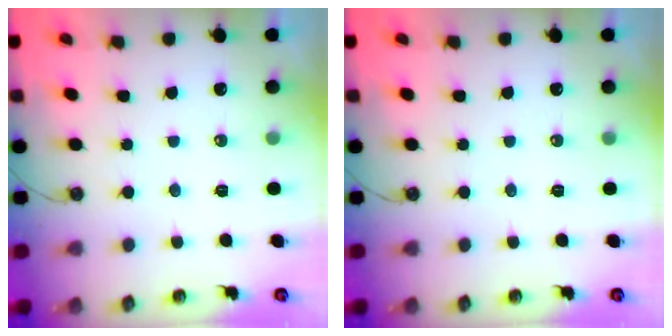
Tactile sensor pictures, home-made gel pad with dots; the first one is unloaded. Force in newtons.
{"total": 0.0}